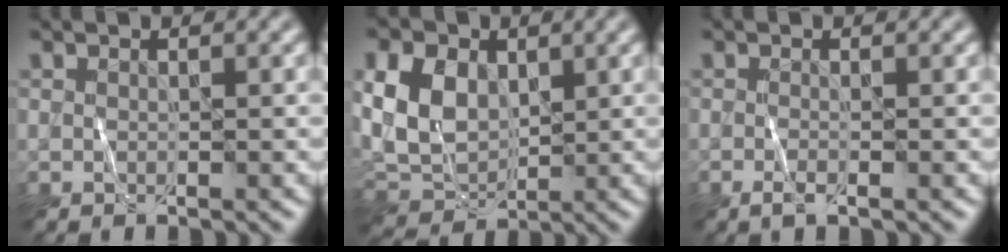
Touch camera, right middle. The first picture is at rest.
{"total": 6.4, "force": [1.4, 4.7, 4.2], "torque": [-0.104, 0.003, 0.024]}
{"total": 1.1, "force": [-0.5, 0.2, 1.0], "torque": [-0.018, -0.002, -0.011]}